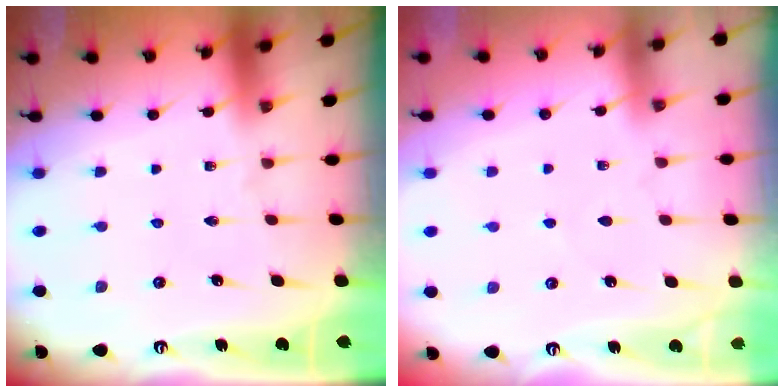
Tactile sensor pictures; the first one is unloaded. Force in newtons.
{"total": 2.7, "press": 2.7, "slide": 0.4}